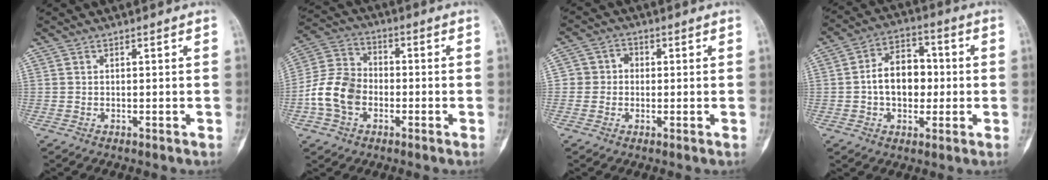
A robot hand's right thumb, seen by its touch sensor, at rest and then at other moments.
{"total": 11.3, "force": [-2.9, 8.5, 6.9], "torque": [-0.128, 0.032, -0.063]}
{"total": 4.3, "force": [-0.1, 4.1, 1.5], "torque": [-0.002, 0.016, -0.009]}
{"total": 11.1, "force": [-0.4, 7.8, 7.9], "torque": [-0.089, 0.027, -0.013]}